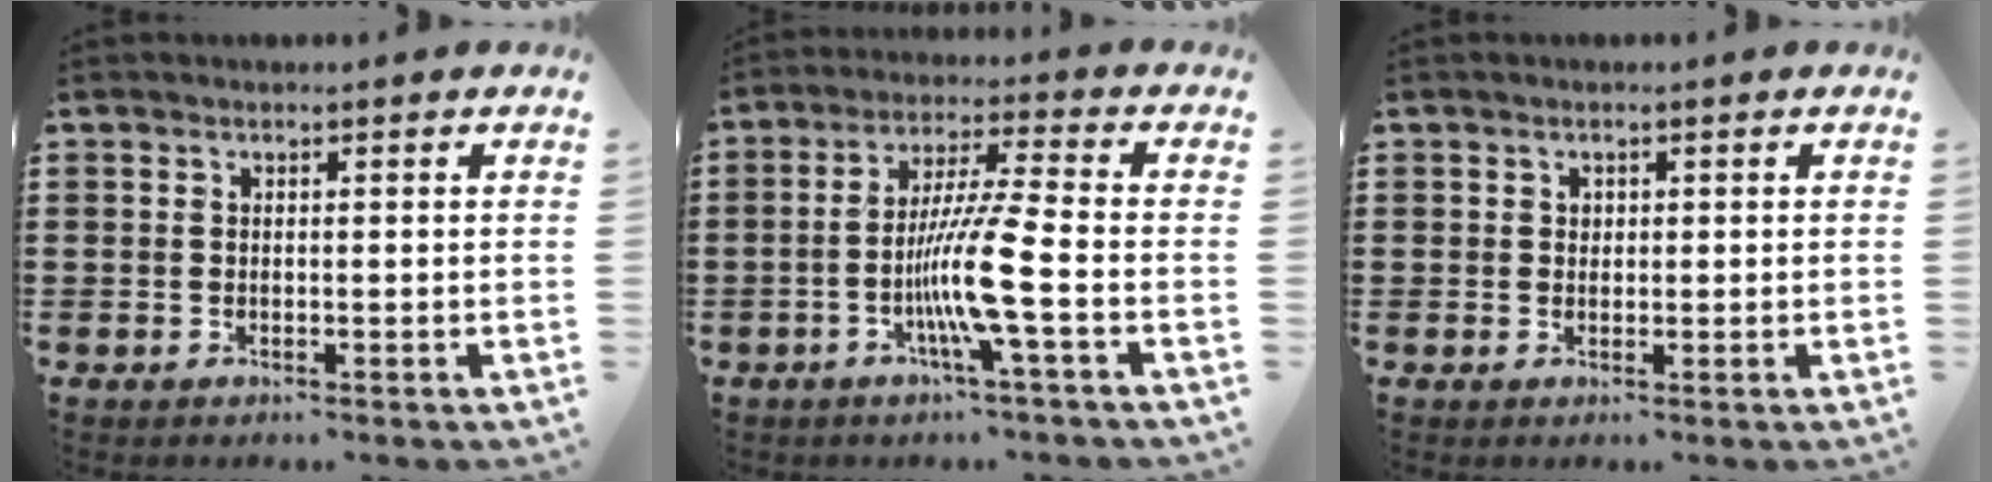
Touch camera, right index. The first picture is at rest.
{"total": 9.7, "force": [-3.3, -0.6, 9.1], "torque": [-0.182, -0.016, -0.069]}
{"total": 0.9, "force": [0.3, 0.7, 0.3], "torque": [-0.008, 0.004, 0.007]}